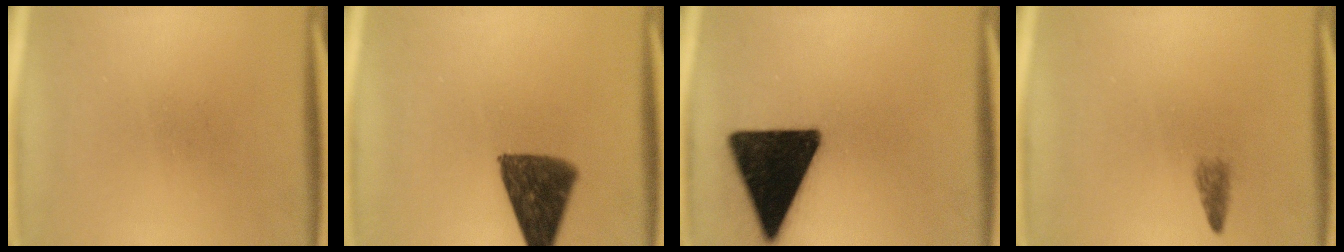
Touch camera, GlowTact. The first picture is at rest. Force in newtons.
{"total": 11.3}
{"total": 18.7}
{"total": 1.4}